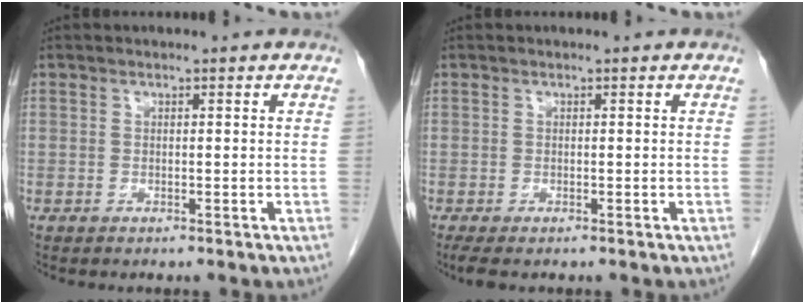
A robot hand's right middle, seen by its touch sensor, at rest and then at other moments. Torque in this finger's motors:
{"motor_torque": [0.37, -0.18, 0.08, 0.03]}